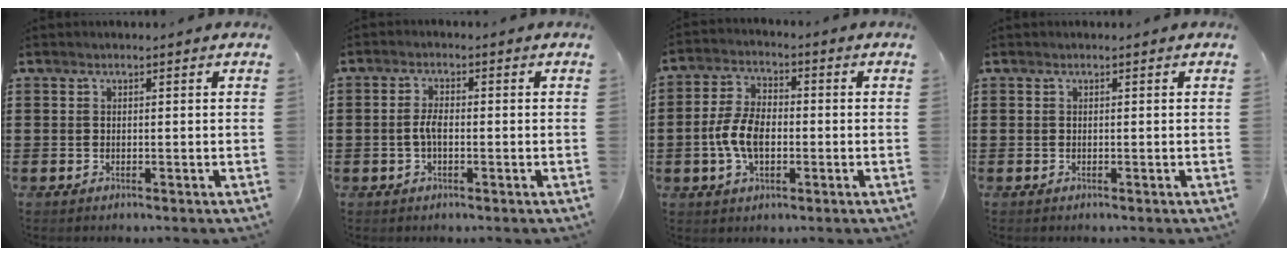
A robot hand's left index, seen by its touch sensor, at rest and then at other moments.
{"total": 2.8, "force": [-0.4, 1.2, 2.5], "torque": [-0.057, 0.001, -0.011]}
{"total": 6.9, "force": [-1.3, 3.9, 5.5], "torque": [-0.133, 0.001, -0.033]}
{"total": 0.0}